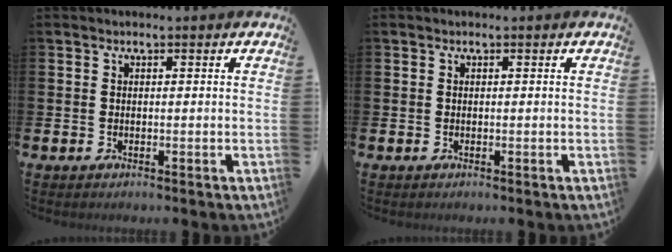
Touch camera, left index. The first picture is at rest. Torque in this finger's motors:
{"motor_torque": [0.01, -0.01, -0.02, 0.00]}